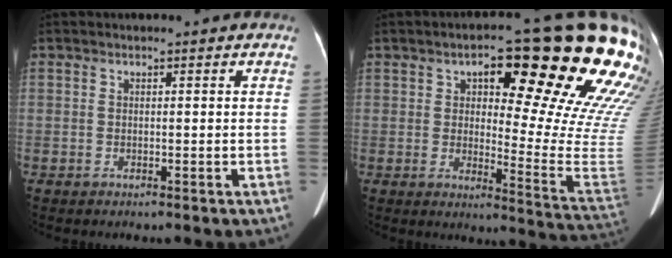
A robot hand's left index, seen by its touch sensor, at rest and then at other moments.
{"total": 24.5, "force": [15.0, 4.8, 18.8], "torque": [-0.184, -0.022, 0.181]}